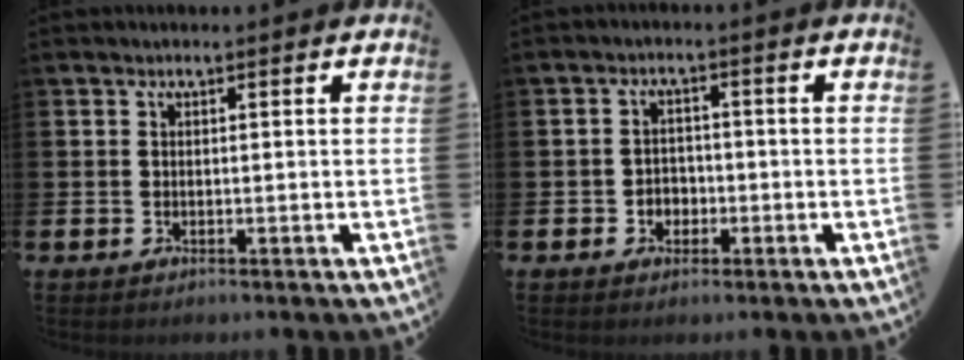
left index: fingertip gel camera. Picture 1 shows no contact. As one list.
[{"total": 2.5, "force": [-0.9, 2.2, 0.8], "torque": [-0.013, 0.004, -0.025]}]